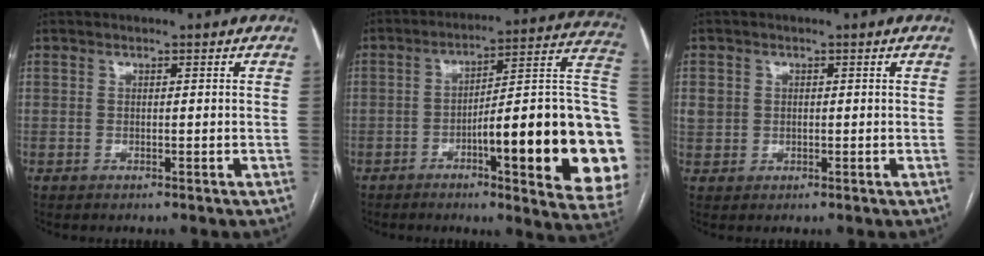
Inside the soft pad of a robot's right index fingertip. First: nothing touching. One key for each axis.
{"total": 27.1, "fx": -5.6, "fy": 3.4, "fz": 26.3, "tx": -0.247, "ty": 0.015, "tz": -0.075}
{"total": 2.7, "fx": 0.5, "fy": 2.5, "fz": 0.9, "tx": -0.019, "ty": 0.010, "tz": 0.016}